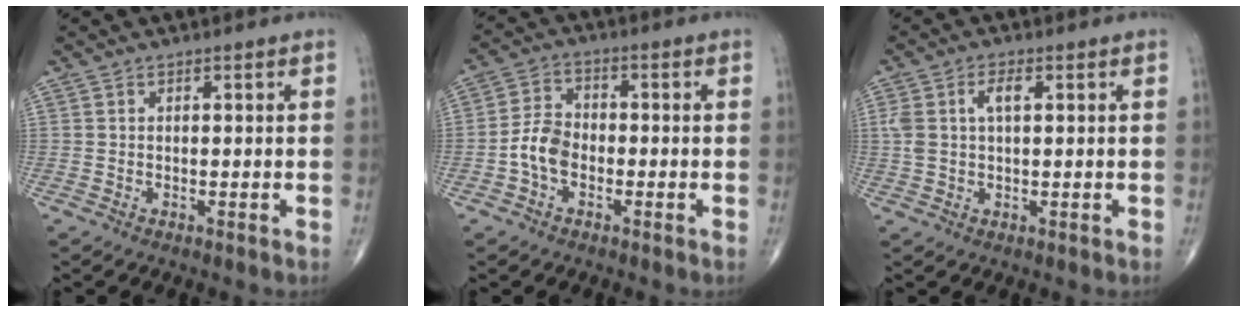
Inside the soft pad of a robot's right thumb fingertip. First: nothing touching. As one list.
[{"total": 5.8, "force": [-1.9, 3.8, 3.9], "torque": [-0.069, 0.021, -0.045]}, {"total": 4.9, "force": [1.3, 2.4, 4.1], "torque": [-0.099, 0.016, 0.027]}]